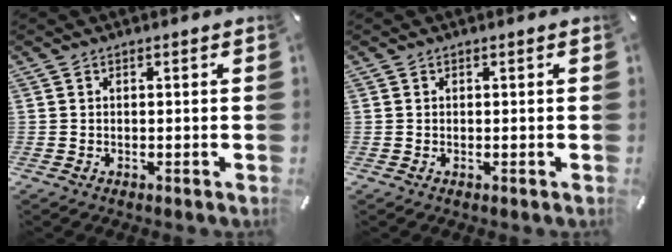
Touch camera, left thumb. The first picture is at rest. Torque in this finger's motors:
{"motor_torque": [-0.04, 0.05, -0.01, -0.01, 0.00]}